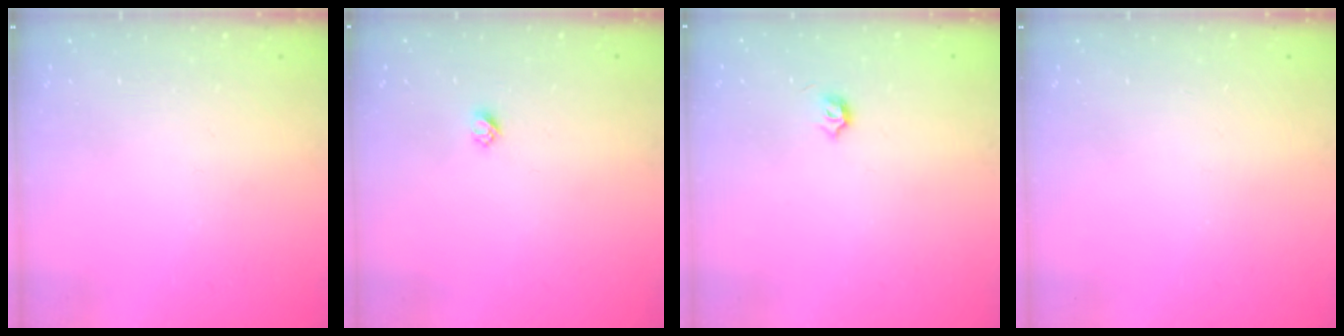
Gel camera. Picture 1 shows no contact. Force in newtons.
{"total": 2.4, "press": 2.4, "slide": 0.2}
{"total": 3.7, "press": 3.6, "slide": 0.6}
{"total": 0.0}